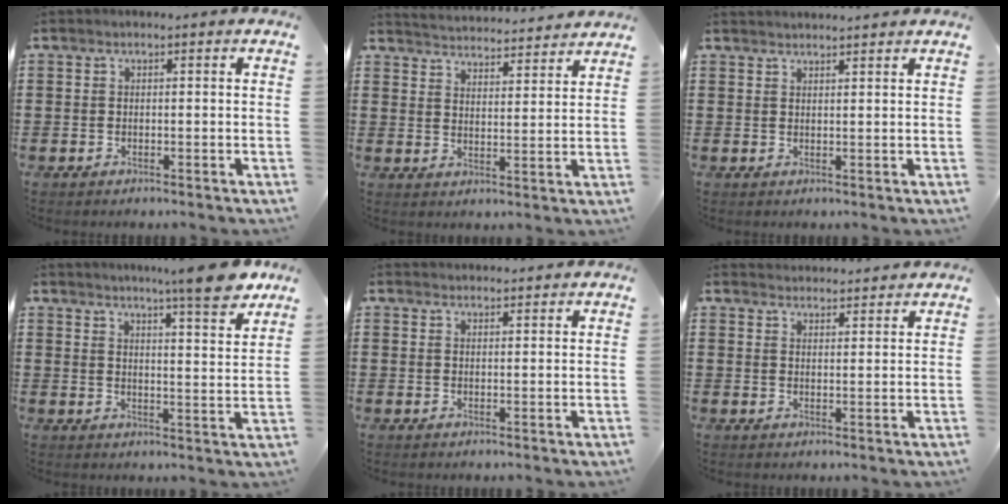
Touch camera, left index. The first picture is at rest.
{"total": 3.8, "force": [3.8, -0.5, -0.2], "torque": [-0.014, -0.030, 0.063]}
{"total": 1.5, "force": [1.4, -0.2, 0.0], "torque": [-0.002, 0.000, 0.029]}
{"total": 8.0, "force": [6.8, -0.4, 4.2], "torque": [-0.075, -0.032, 0.115]}
{"total": 1.6, "force": [1.6, 0.2, 0.1], "torque": [-0.005, 0.001, 0.031]}
{"total": 2.5, "force": [2.4, -0.1, -0.2], "torque": [-0.002, -0.008, 0.047]}